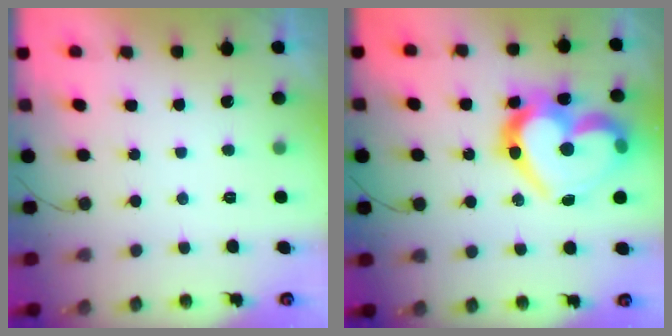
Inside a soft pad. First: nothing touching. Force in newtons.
{"total": 23.8, "press": 23.7, "slide": 2.0}